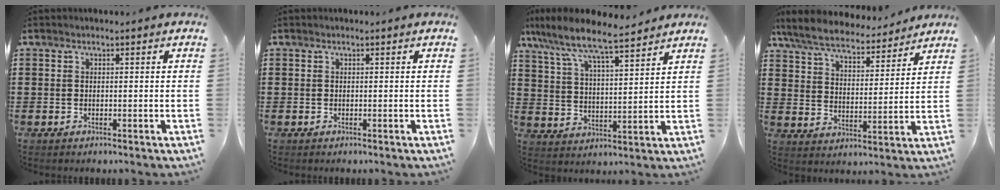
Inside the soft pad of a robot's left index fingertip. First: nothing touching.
{"total": 0.0}
{"total": 7.5, "force": [6.6, 0.8, 3.5], "torque": [-0.095, -0.036, 0.111]}
{"total": 7.2, "force": [6.6, 1.2, 2.6], "torque": [-0.081, -0.037, 0.116]}